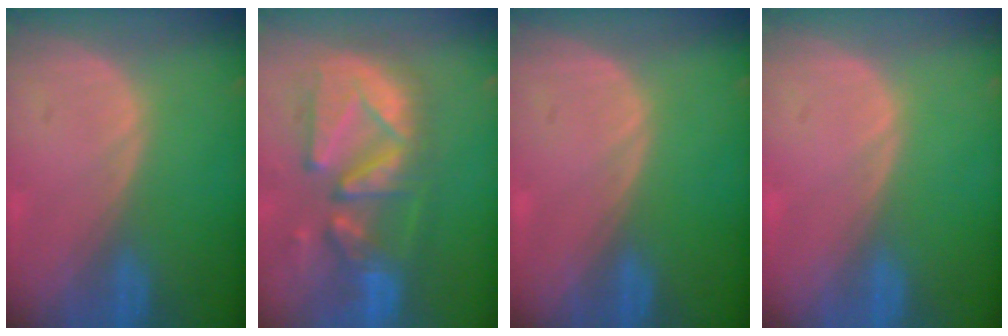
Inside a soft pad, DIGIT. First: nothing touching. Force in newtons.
{"total": 12.5, "press": 11.0, "slide": 5.9}
{"total": 0.0}
{"total": 0.0}